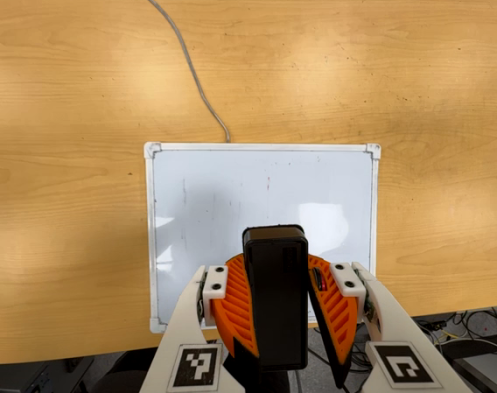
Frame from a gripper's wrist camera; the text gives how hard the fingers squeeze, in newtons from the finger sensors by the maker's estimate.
{"total": 9.7, "left": 10.1, "right": 9.3}